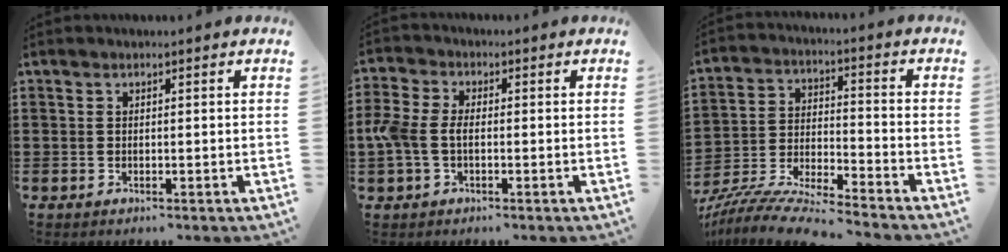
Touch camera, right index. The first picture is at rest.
{"total": 4.6, "force": [-0.8, 2.9, 3.5], "torque": [-0.103, -0.007, -0.025]}
{"total": 8.8, "force": [-8.4, -0.2, 2.5], "torque": [-0.059, -0.002, -0.171]}